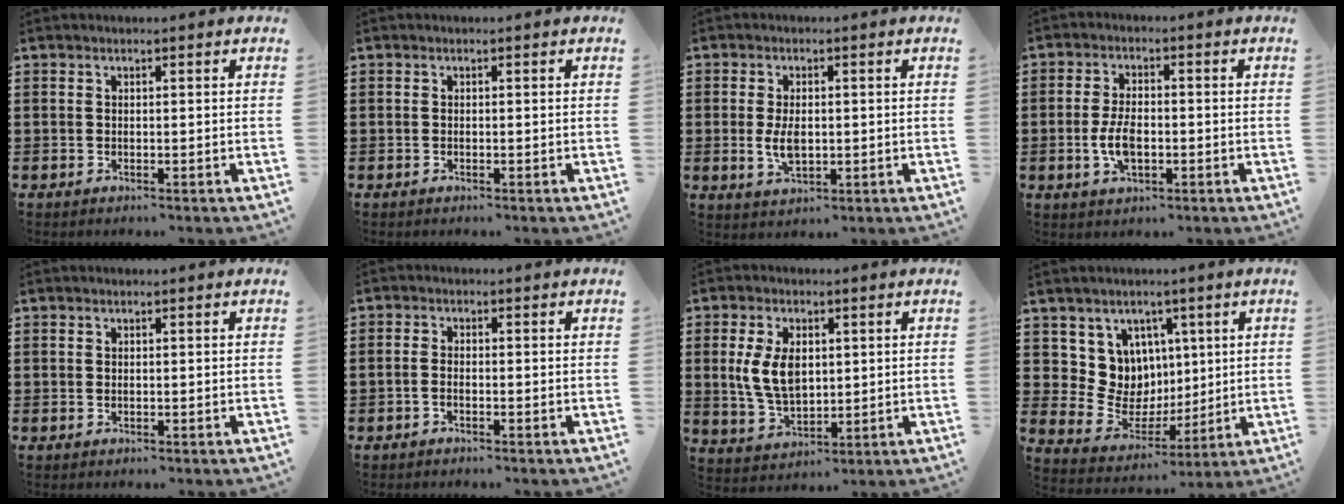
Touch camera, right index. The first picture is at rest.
{"total": 0.0}
{"total": 4.4, "force": [-0.3, 2.4, 3.7], "torque": [-0.084, 0.000, -0.008]}
{"total": 5.4, "force": [-1.0, 2.7, 4.5], "torque": [-0.101, 0.000, -0.022]}
{"total": 0.0}
{"total": 1.2, "force": [-0.8, 0.4, 0.7], "torque": [-0.016, -0.002, -0.016]}
{"total": 7.7, "force": [1.3, 4.8, 6.0], "torque": [-0.143, 0.008, 0.019]}
{"total": 8.4, "force": [2.3, 8.0, 1.2], "torque": [-0.054, -0.028, 0.049]}